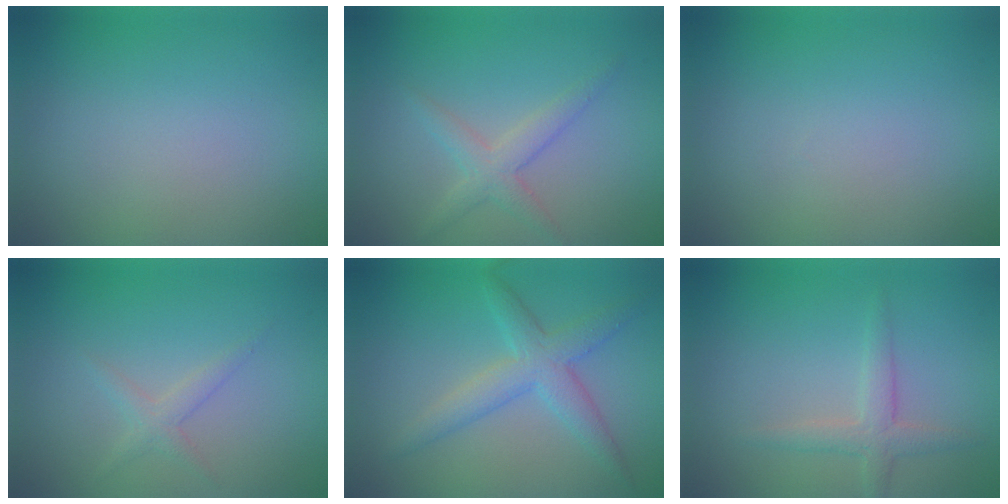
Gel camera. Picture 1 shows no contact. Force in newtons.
{"total": 2.5, "press": 2.5, "slide": 0.1}
{"total": 0.0}
{"total": 1.4, "press": 1.4, "slide": 0.0}
{"total": 3.9, "press": 3.9, "slide": 0.0}
{"total": 2.1, "press": 2.1, "slide": 0.1}